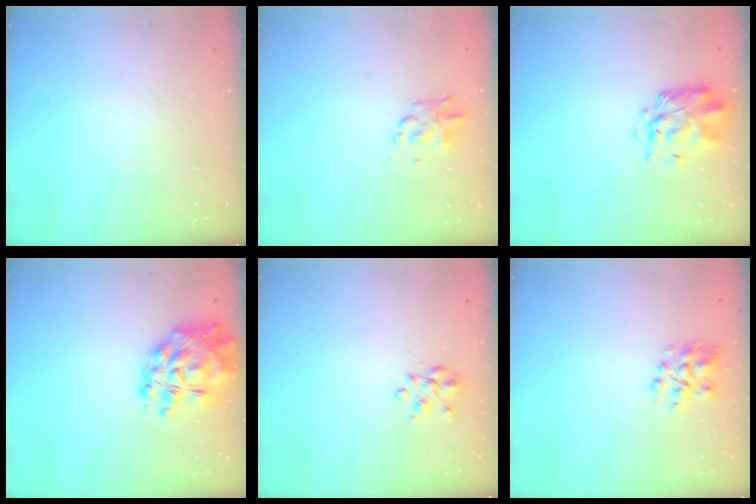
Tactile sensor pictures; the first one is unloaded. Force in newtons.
{"total": 2.9, "press": 2.9, "slide": 0.7}
{"total": 2.9, "press": 2.8, "slide": 0.8}
{"total": 13.8, "press": 12.9, "slide": 4.8}
{"total": 3.9, "press": 3.7, "slide": 1.3}
{"total": 5.5, "press": 5.4, "slide": 0.8}